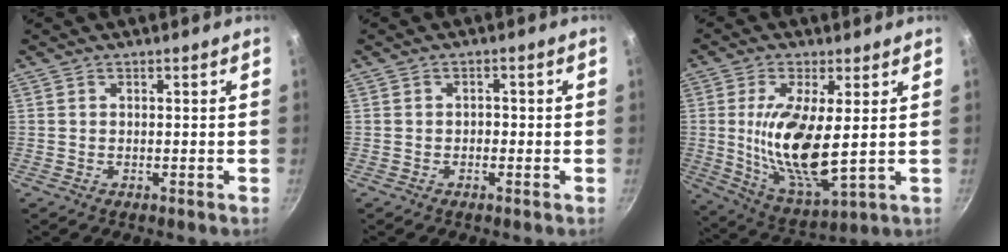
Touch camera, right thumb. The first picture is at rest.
{"total": 1.3, "force": [-0.5, 1.1, 0.7], "torque": [-0.005, 0.007, -0.008]}
{"total": 15.3, "force": [1.3, 5.4, 14.3], "torque": [-0.273, -0.025, 0.031]}